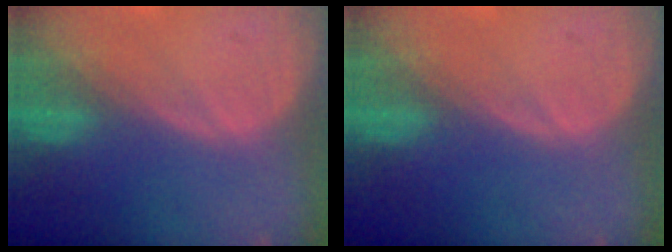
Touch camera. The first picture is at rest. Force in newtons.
{"total": 0.0}